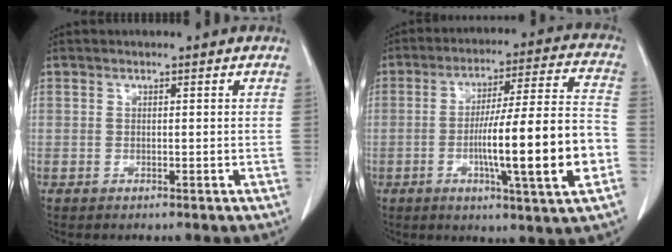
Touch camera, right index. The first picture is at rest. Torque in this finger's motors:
{"motor_torque": [2.14, 0.00, 1.05, 0.18]}